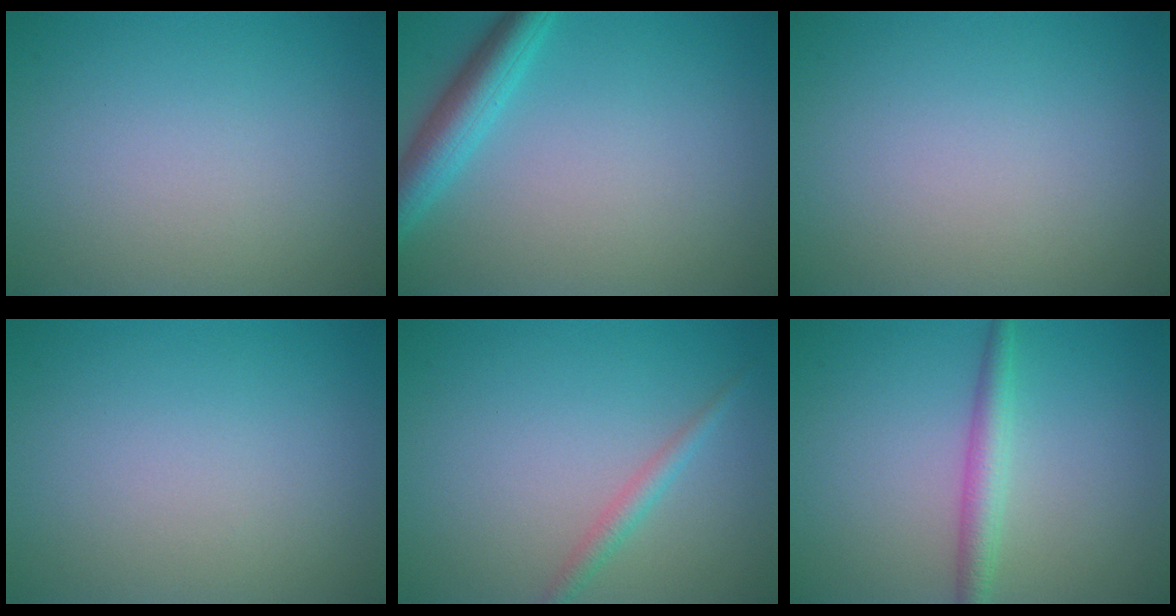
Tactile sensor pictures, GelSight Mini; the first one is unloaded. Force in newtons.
{"total": 3.9, "press": 3.9, "slide": 0.2}
{"total": 0.0}
{"total": 0.0}
{"total": 1.6, "press": 1.6, "slide": 0.0}
{"total": 2.5, "press": 2.5, "slide": 0.0}